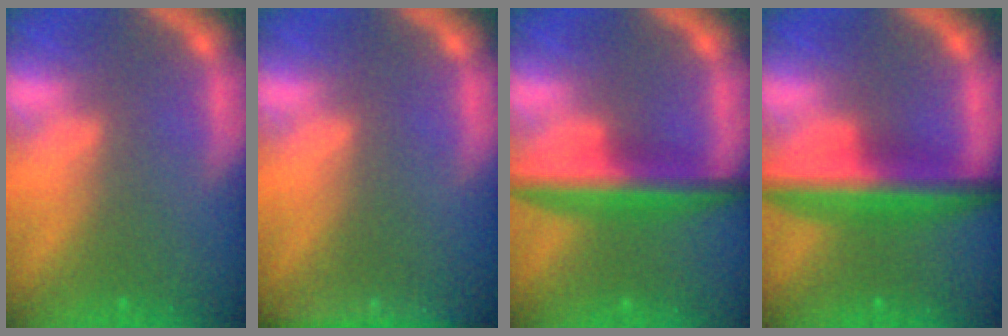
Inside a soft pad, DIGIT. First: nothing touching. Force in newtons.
{"total": 3.9}
{"total": 6.0}
{"total": 7.0}